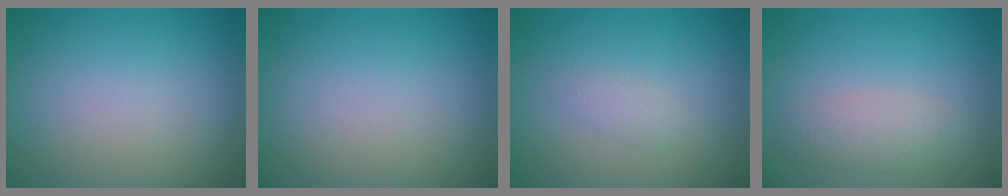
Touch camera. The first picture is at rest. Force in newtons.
{"total": 0.0}
{"total": 1.1, "press": 1.1, "slide": 0.0}
{"total": 2.4, "press": 2.4, "slide": 0.2}